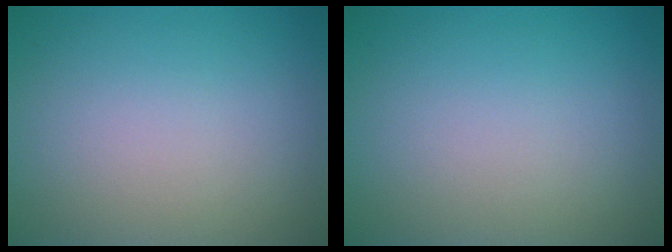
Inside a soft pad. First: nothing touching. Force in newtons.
{"total": 0.0}